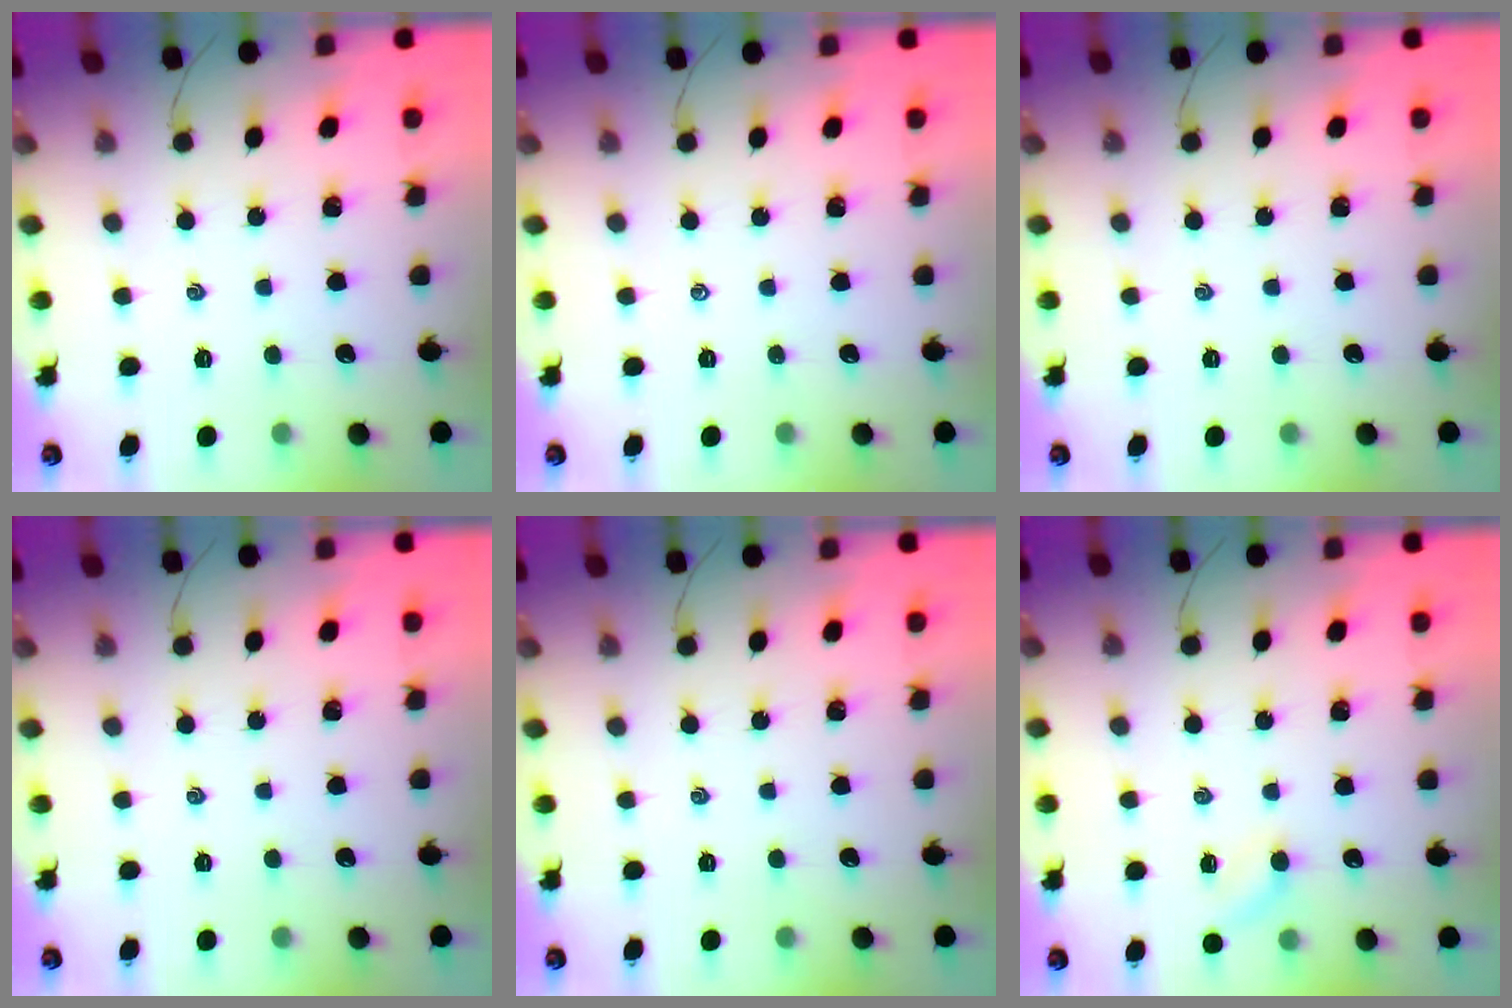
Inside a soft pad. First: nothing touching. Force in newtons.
{"total": 0.0}
{"total": 0.0}
{"total": 0.0}
{"total": 0.0}
{"total": 3.4, "press": 3.2, "slide": 1.1}